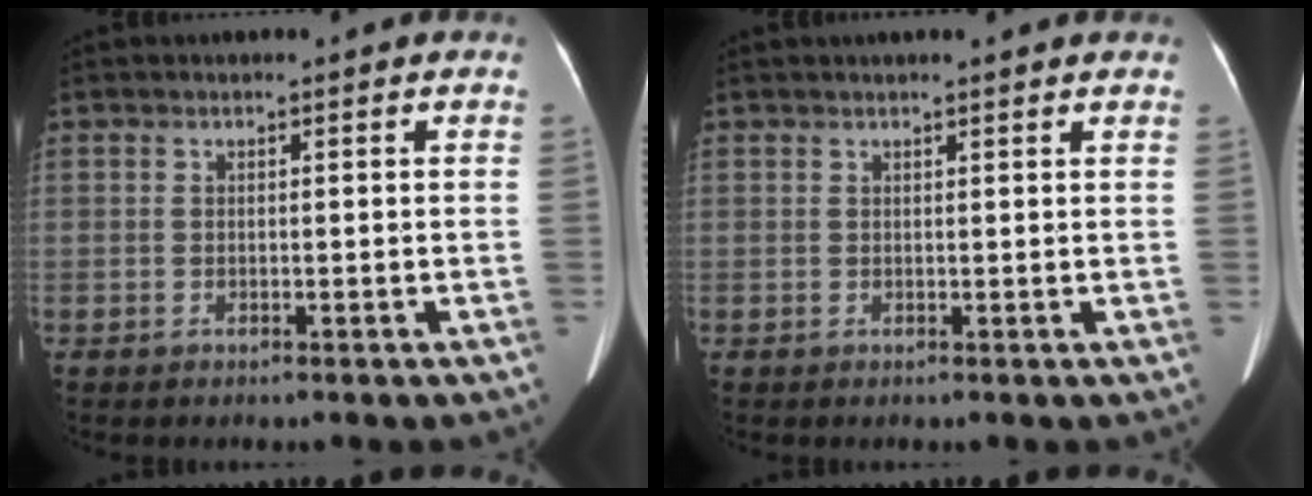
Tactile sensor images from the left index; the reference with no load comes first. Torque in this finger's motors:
{"motor_torque": [1.04, -1.10, 0.13, 0.02]}